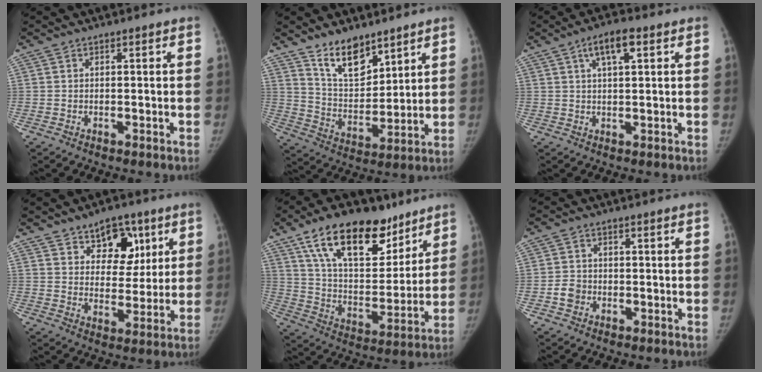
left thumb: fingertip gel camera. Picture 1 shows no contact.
{"total": 11.3, "force": [8.3, 5.3, 5.6], "torque": [-0.065, -0.067, 0.162]}
{"total": 6.0, "force": [2.6, 2.2, 4.9], "torque": [-0.080, 0.004, 0.043]}
{"total": 11.3, "force": [6.0, 7.6, 5.8], "torque": [-0.039, -0.027, 0.093]}
{"total": 23.1, "force": [14.5, 11.8, 13.5], "torque": [-0.181, -0.048, 0.250]}
{"total": 3.3, "force": [-1.1, 2.9, 1.3], "torque": [-0.014, 0.010, -0.020]}